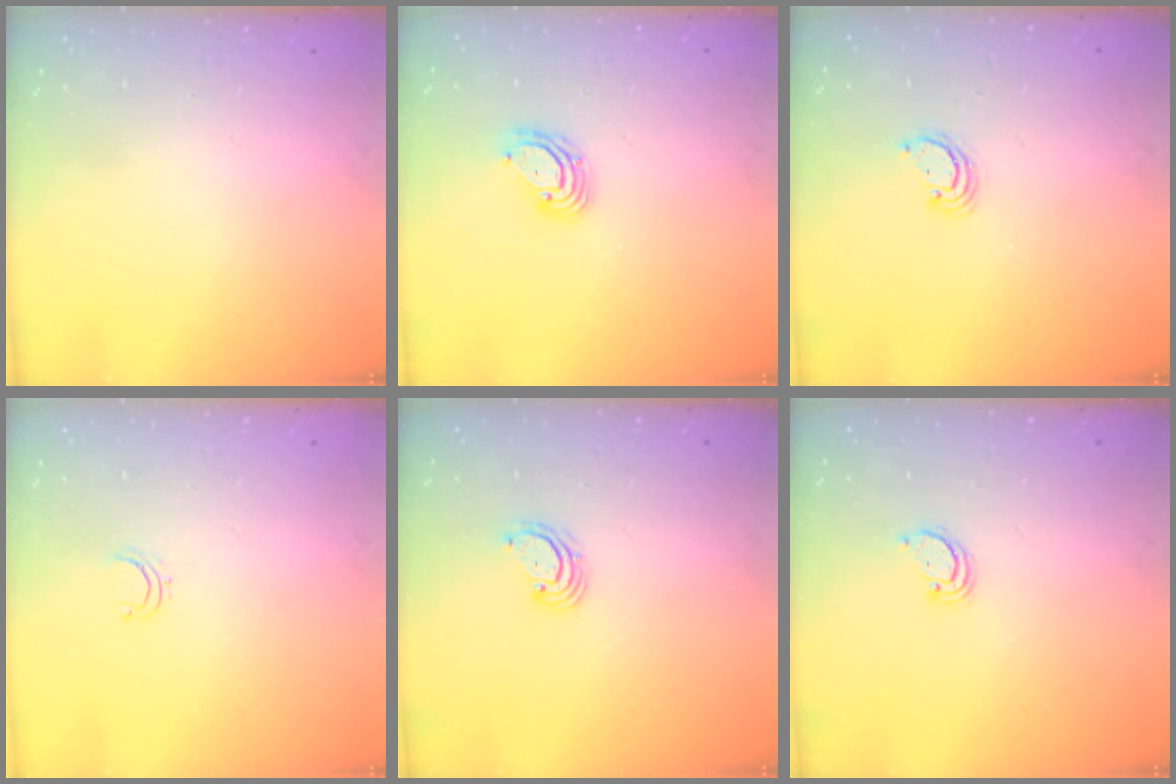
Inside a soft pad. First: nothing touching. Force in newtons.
{"total": 5.6, "press": 5.6, "slide": 0.7}
{"total": 2.6, "press": 2.6, "slide": 0.3}
{"total": 2.8, "press": 2.8, "slide": 0.2}
{"total": 2.5, "press": 2.5, "slide": 0.3}
{"total": 2.2, "press": 2.2, "slide": 0.2}